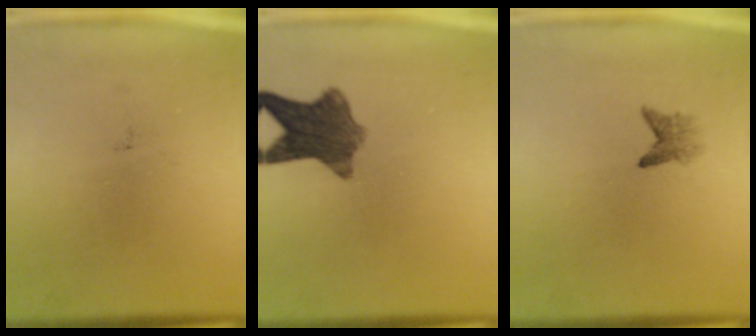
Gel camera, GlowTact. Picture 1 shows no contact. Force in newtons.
{"total": 8.4}
{"total": 1.8}